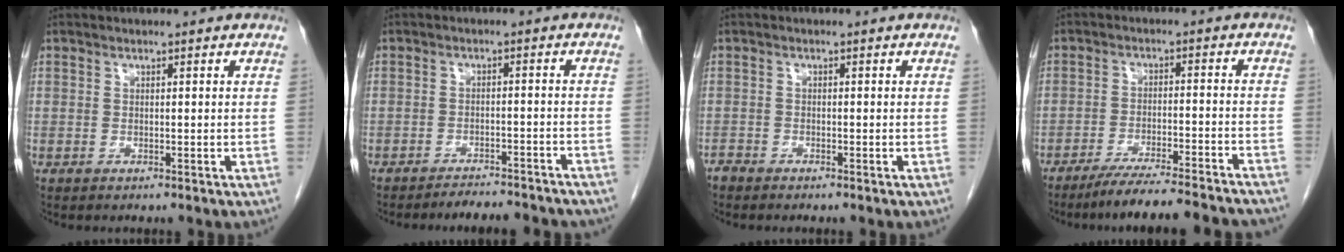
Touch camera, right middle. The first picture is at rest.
{"total": 10.1, "force": [-9.4, 1.4, 3.3], "torque": [-0.035, -0.004, -0.115]}
{"total": 1.0, "force": [-1.0, 0.2, 0.0], "torque": [0.000, -0.001, -0.019]}
{"total": 16.6, "force": [-15.0, 0.1, 7.1], "torque": [-0.093, -0.026, -0.210]}